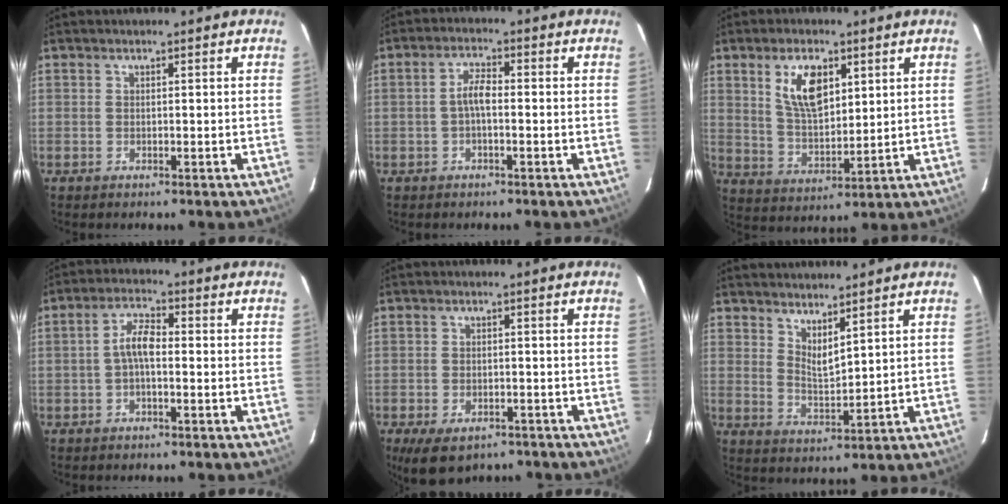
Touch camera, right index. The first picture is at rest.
{"total": 3.1, "force": [-0.8, 1.1, 2.8], "torque": [-0.058, 0.011, -0.016]}
{"total": 9.9, "force": [4.3, 4.9, 7.5], "torque": [-0.137, 0.005, 0.089]}
{"total": 4.3, "force": [-0.9, 1.8, 3.8], "torque": [-0.078, 0.016, -0.019]}
{"total": 8.3, "force": [-5.6, 4.3, 4.4], "torque": [-0.094, -0.019, -0.082]}
{"total": 4.8, "force": [3.9, 1.1, 2.6], "torque": [-0.042, -0.012, 0.068]}